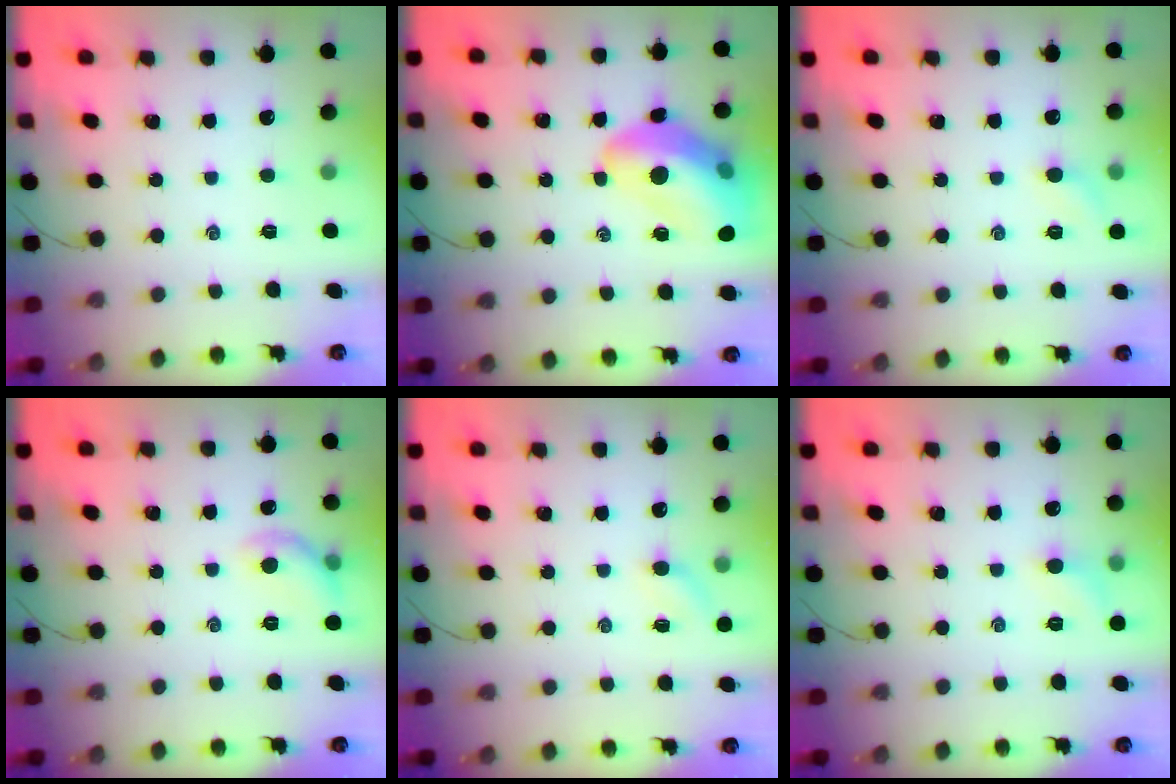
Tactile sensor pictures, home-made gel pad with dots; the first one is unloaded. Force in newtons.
{"total": 17.7, "press": 17.4, "slide": 3.3}
{"total": 5.9, "press": 5.6, "slide": 2.0}
{"total": 7.6, "press": 7.5, "slide": 0.7}
{"total": 3.4, "press": 3.2, "slide": 1.1}
{"total": 5.7, "press": 5.5, "slide": 1.7}